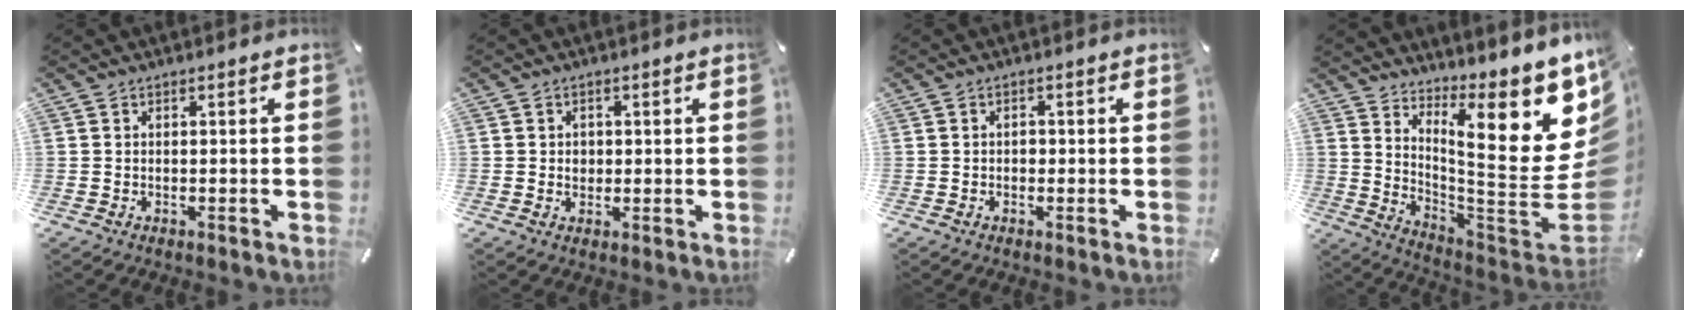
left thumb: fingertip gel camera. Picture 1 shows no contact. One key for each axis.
{"total": 2.1, "fx": 0.2, "fy": 2.0, "fz": 0.8, "tx": -0.001, "ty": -0.001, "tz": -0.002}
{"total": 1.0, "fx": -0.3, "fy": 0.9, "fz": 0.5, "tx": -0.010, "ty": 0.005, "tz": -0.007}
{"total": 20.4, "fx": 9.2, "fy": 8.6, "fz": 16.1, "tx": -0.188, "ty": -0.103, "tz": 0.154}